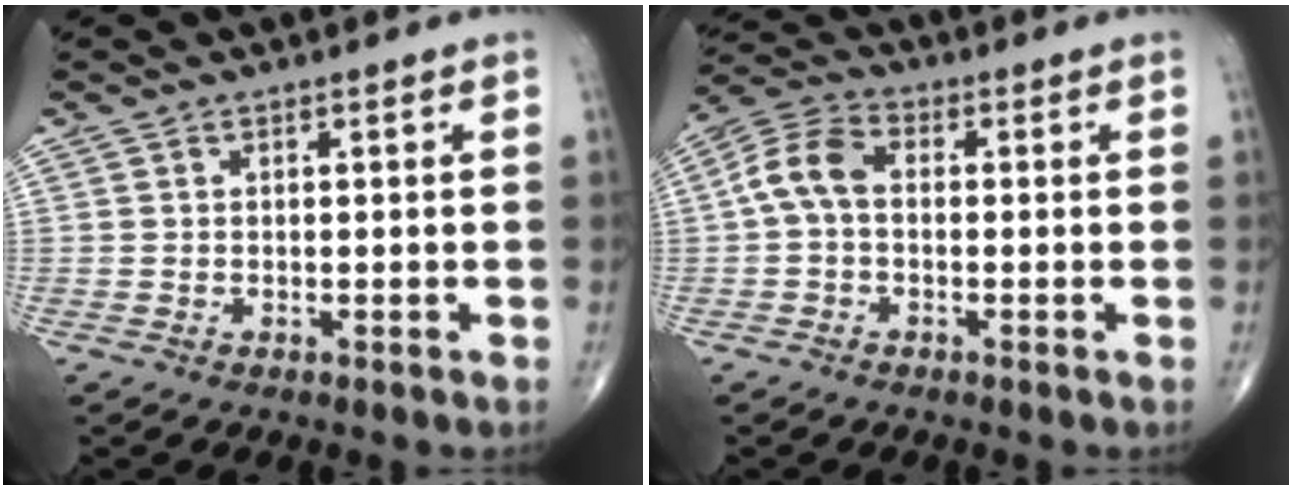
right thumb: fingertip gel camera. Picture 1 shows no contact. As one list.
[{"total": 6.9, "force": [-0.1, 4.4, 5.3], "torque": [-0.105, 0.022, -0.015]}]